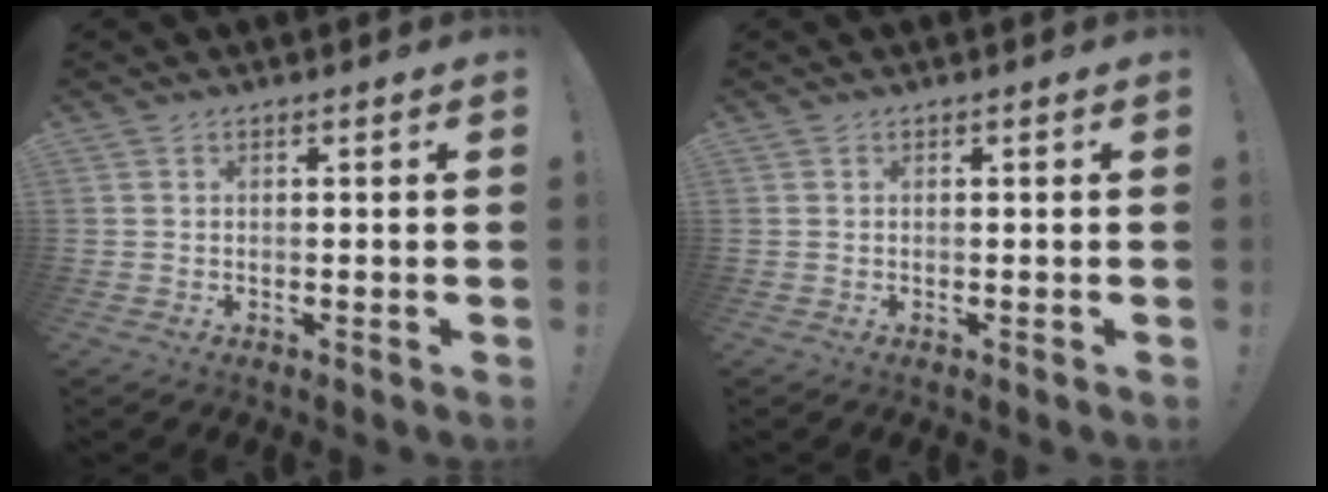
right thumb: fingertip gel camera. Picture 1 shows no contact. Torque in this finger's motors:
{"motor_torque": [-0.04, 0.08, -0.11, -0.04, 0.06]}